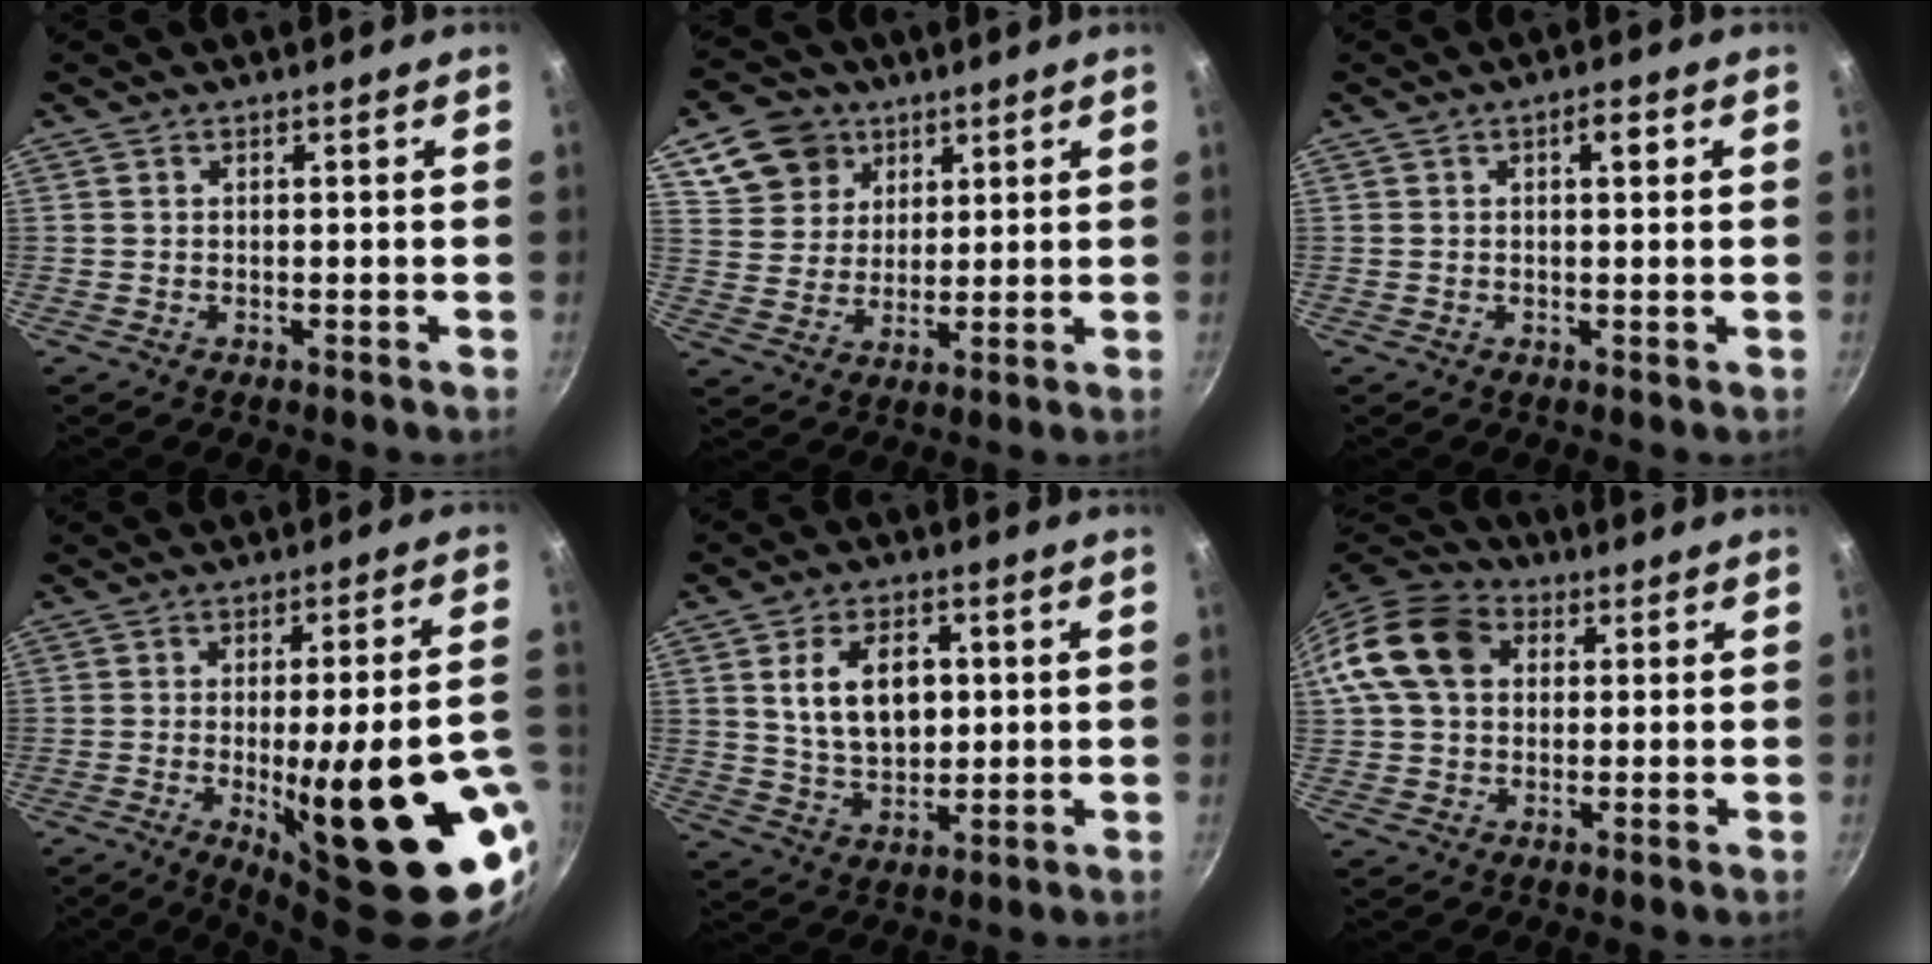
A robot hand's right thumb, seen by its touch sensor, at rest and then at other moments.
{"total": 10.5, "force": [5.5, 8.4, 3.2], "torque": [-0.033, -0.010, 0.101]}
{"total": 3.0, "force": [0.9, 1.2, 2.6], "torque": [-0.032, 0.004, 0.010]}
{"total": 25.4, "force": [-7.6, 6.8, 23.2], "torque": [-0.279, 0.010, -0.087]}
{"total": 11.3, "force": [2.2, 7.4, 8.3], "torque": [-0.118, -0.009, 0.044]}
{"total": 13.6, "force": [3.1, 10.3, 8.4], "torque": [-0.141, 0.023, 0.038]}